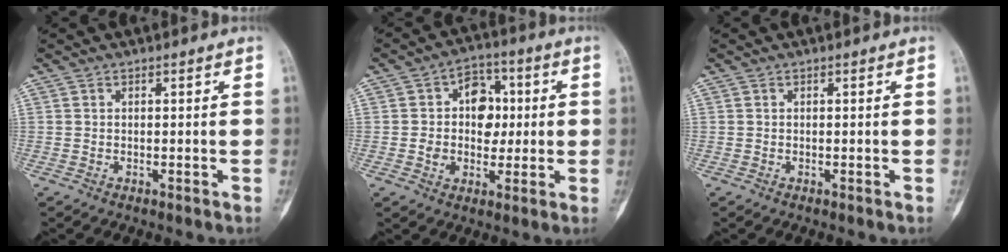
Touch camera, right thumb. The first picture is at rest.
{"total": 9.8, "force": [0.8, 7.6, 6.2], "torque": [-0.047, 0.016, 0.009]}
{"total": 0.0}